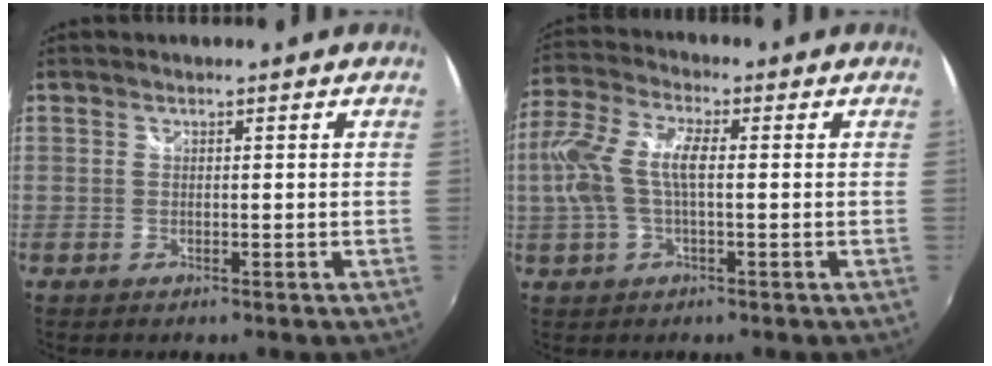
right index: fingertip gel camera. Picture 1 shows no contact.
{"total": 10.2, "force": [0.1, 4.0, 9.4], "torque": [-0.199, 0.012, 0.002]}